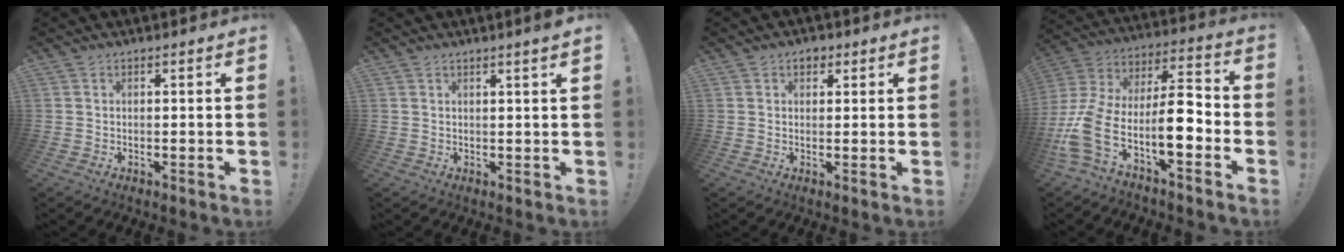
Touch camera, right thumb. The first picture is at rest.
{"total": 2.1, "force": [1.2, -0.3, 1.6], "torque": [-0.023, -0.008, 0.018]}
{"total": 2.5, "force": [1.2, 1.8, 1.3], "torque": [-0.012, -0.002, 0.020]}
{"total": 17.9, "force": [-7.2, 7.6, 14.5], "torque": [-0.300, 0.035, -0.118]}